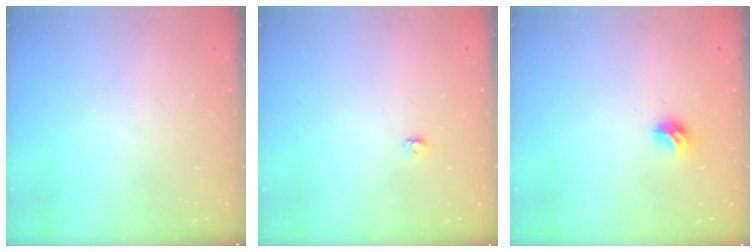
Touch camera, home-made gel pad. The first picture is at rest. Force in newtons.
{"total": 2.9, "press": 2.9, "slide": 0.3}
{"total": 7.1, "press": 7.1, "slide": 0.3}